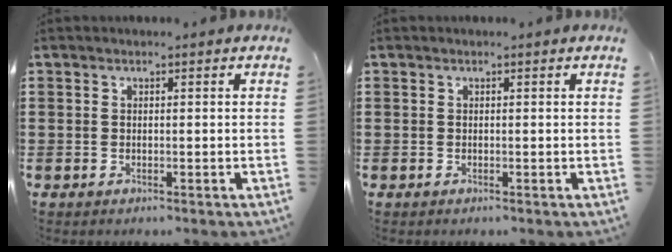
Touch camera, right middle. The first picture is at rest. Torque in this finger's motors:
{"motor_torque": [0.12, -0.14, 0.00, 0.01]}